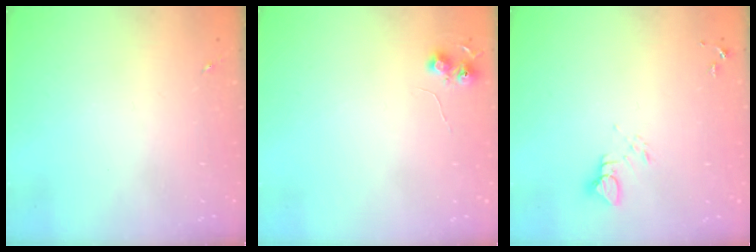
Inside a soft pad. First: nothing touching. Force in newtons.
{"total": 5.6, "press": 5.6, "slide": 0.8}
{"total": 3.7, "press": 3.7, "slide": 0.1}